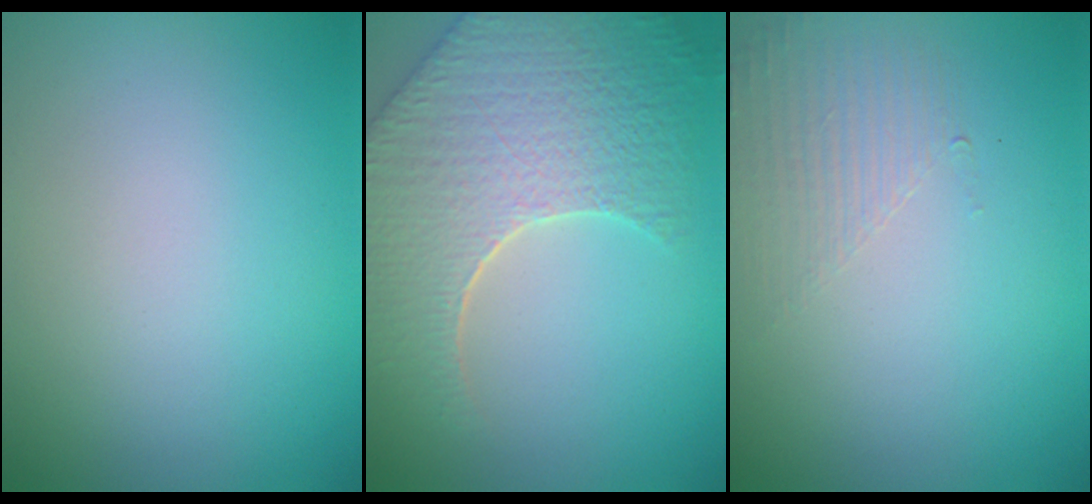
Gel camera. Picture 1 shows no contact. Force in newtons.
{"total": 9.0, "press": 6.4, "slide": 6.3}
{"total": 1.6, "press": 0.4, "slide": 1.5}